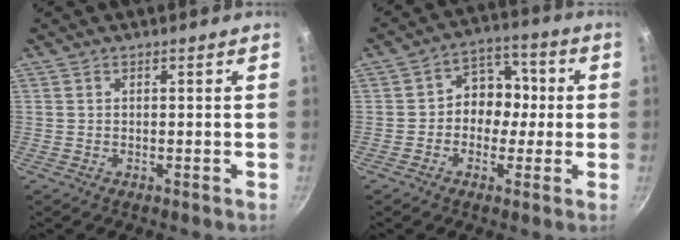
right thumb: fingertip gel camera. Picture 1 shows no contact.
{"total": 8.7, "force": [-0.5, 7.3, 4.7], "torque": [-0.008, 0.029, -0.022]}